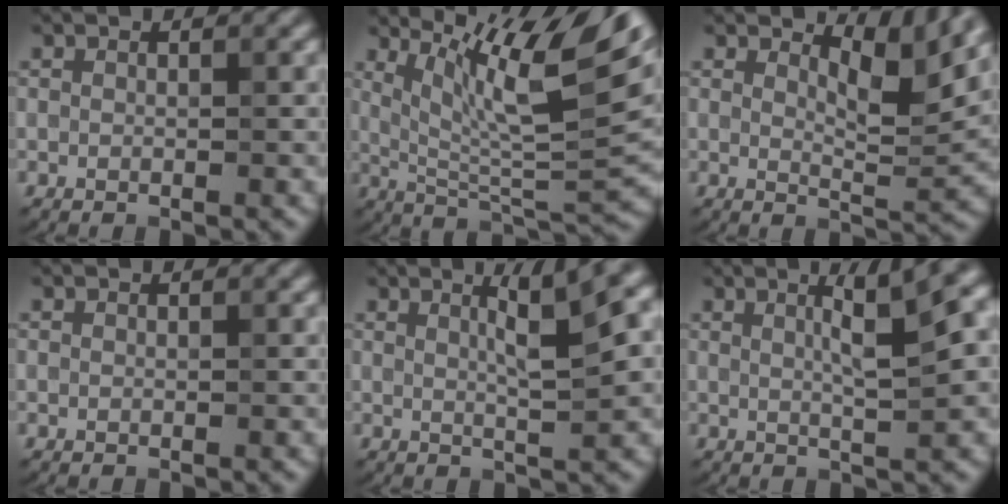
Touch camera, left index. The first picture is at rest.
{"total": 11.9, "force": [6.2, 2.7, 9.8], "torque": [-0.154, 0.006, 0.114]}
{"total": 4.1, "force": [2.7, 0.9, 2.9], "torque": [-0.049, -0.007, 0.039]}
{"total": 0.0}
{"total": 5.8, "force": [2.0, 1.1, 5.3], "torque": [-0.066, 0.012, 0.028]}
{"total": 6.3, "force": [1.9, 1.4, 5.8], "torque": [-0.065, 0.018, 0.025]}